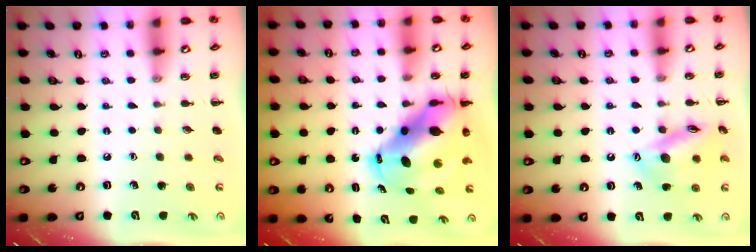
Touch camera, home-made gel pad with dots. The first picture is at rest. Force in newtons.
{"total": 13.2, "press": 12.7, "slide": 3.8}
{"total": 14.5, "press": 14.4, "slide": 1.7}